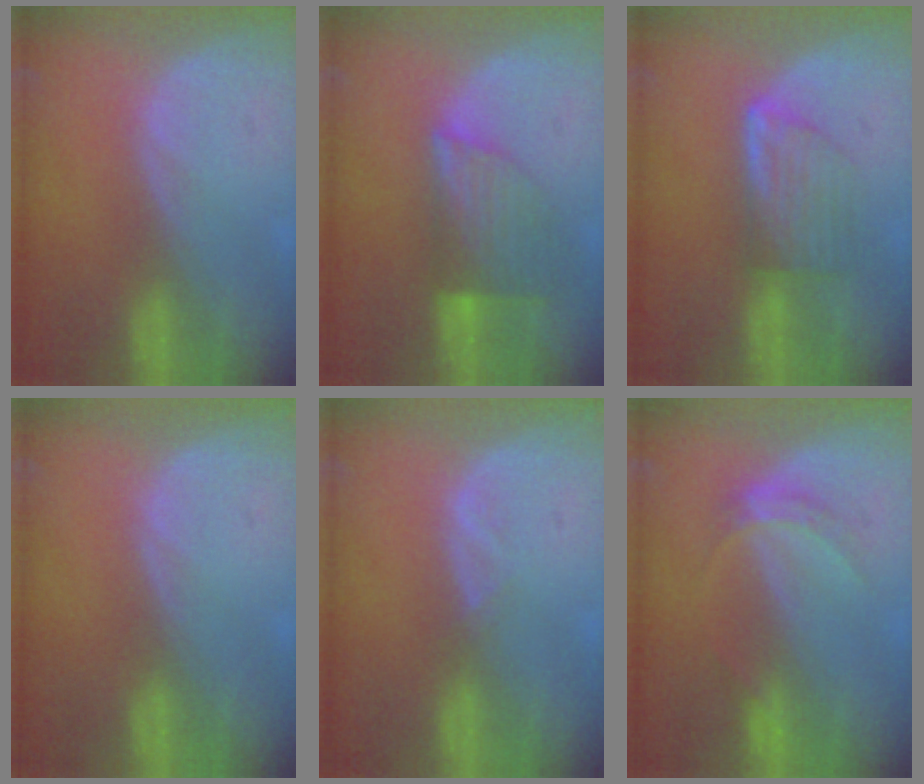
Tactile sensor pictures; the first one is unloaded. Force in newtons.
{"total": 7.2, "press": 6.5, "slide": 3.1}
{"total": 5.9, "press": 5.5, "slide": 2.2}
{"total": 0.0}
{"total": 1.0, "press": 0.9, "slide": 0.5}
{"total": 3.5, "press": 3.2, "slide": 1.5}